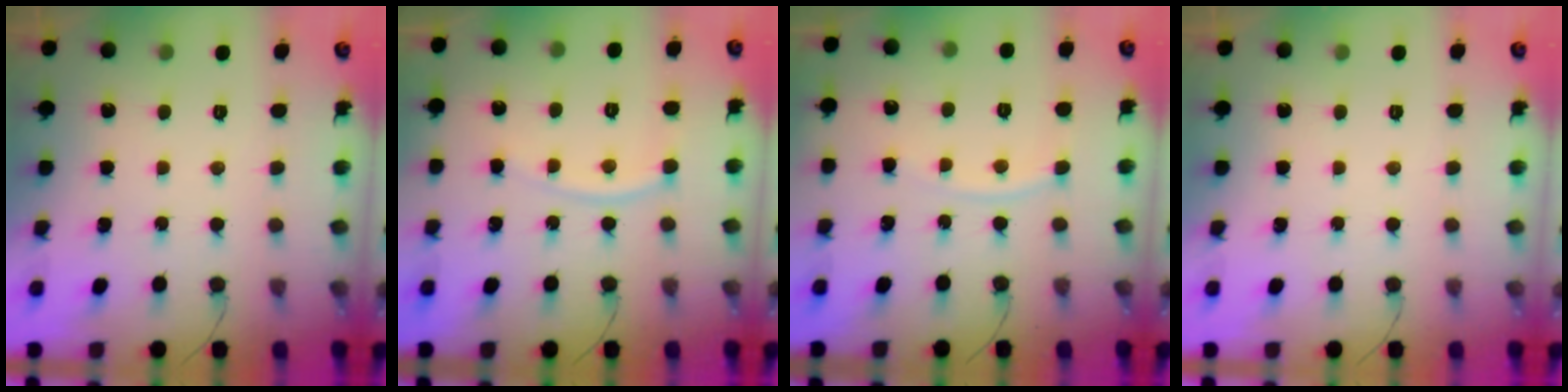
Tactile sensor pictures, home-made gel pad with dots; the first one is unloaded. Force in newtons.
{"total": 6.6, "press": 6.6, "slide": 0.9}
{"total": 6.1, "press": 6.1, "slide": 0.4}
{"total": 0.0}